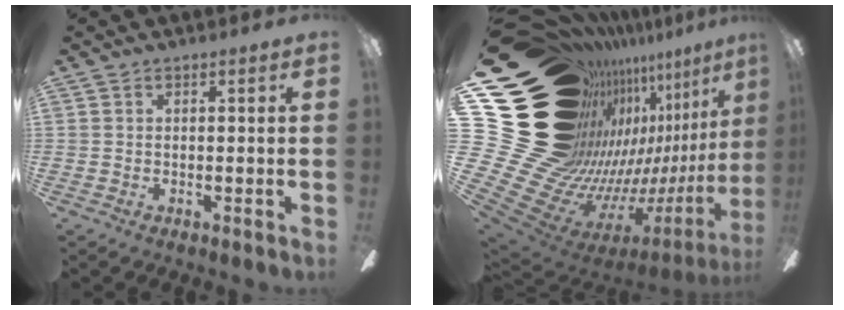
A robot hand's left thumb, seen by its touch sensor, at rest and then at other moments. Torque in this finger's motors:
{"motor_torque": [2.33, 2.69, 1.36, -1.41, 0.04]}